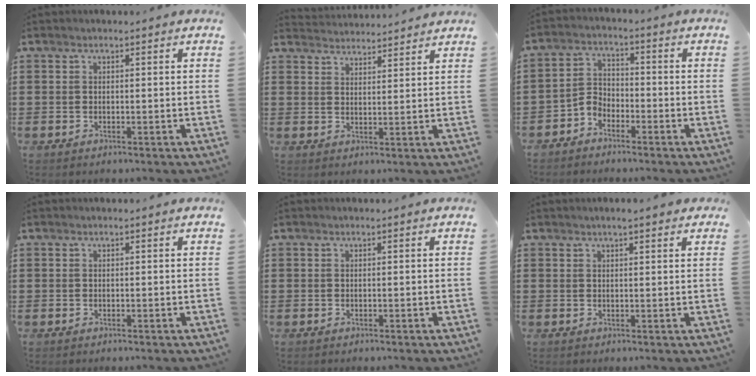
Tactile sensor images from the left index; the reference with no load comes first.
{"total": 3.1, "force": [3.0, -0.2, -0.4], "torque": [-0.003, -0.014, 0.056]}
{"total": 3.6, "force": [-3.1, 1.6, 0.7], "torque": [-0.026, 0.006, -0.069]}
{"total": 0.0}
{"total": 0.0}
{"total": 1.9, "force": [1.6, 0.2, 1.1], "torque": [-0.025, 0.005, 0.028]}